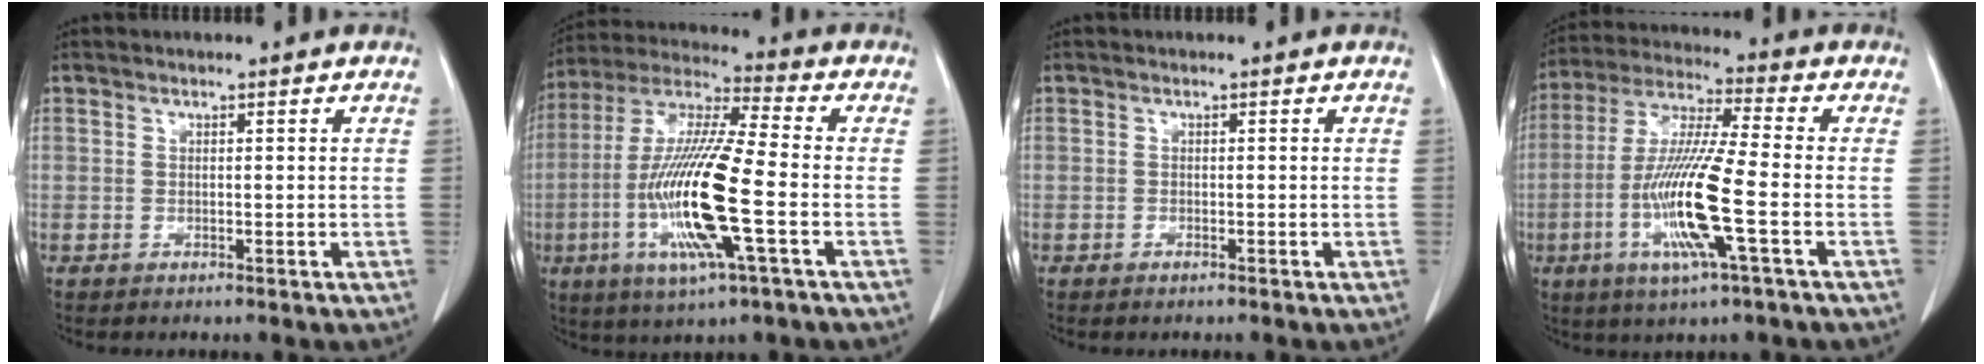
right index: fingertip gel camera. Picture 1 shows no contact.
{"total": 17.3, "force": [-4.1, 1.3, 16.8], "torque": [-0.348, -0.015, -0.081]}
{"total": 0.6, "force": [-0.5, 0.1, 0.3], "torque": [-0.011, -0.001, -0.007]}
{"total": 14.2, "force": [-3.9, 0.2, 13.6], "torque": [-0.281, -0.012, -0.080]}